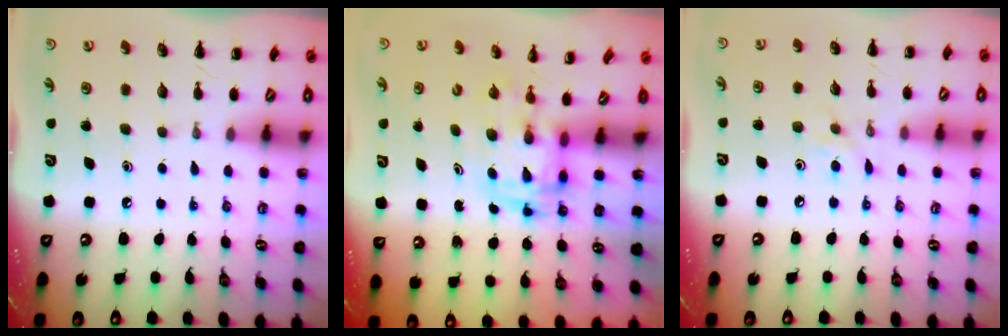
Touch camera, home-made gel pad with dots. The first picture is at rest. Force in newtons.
{"total": 2.8, "press": 2.7, "slide": 0.6}
{"total": 4.6, "press": 4.3, "slide": 1.7}